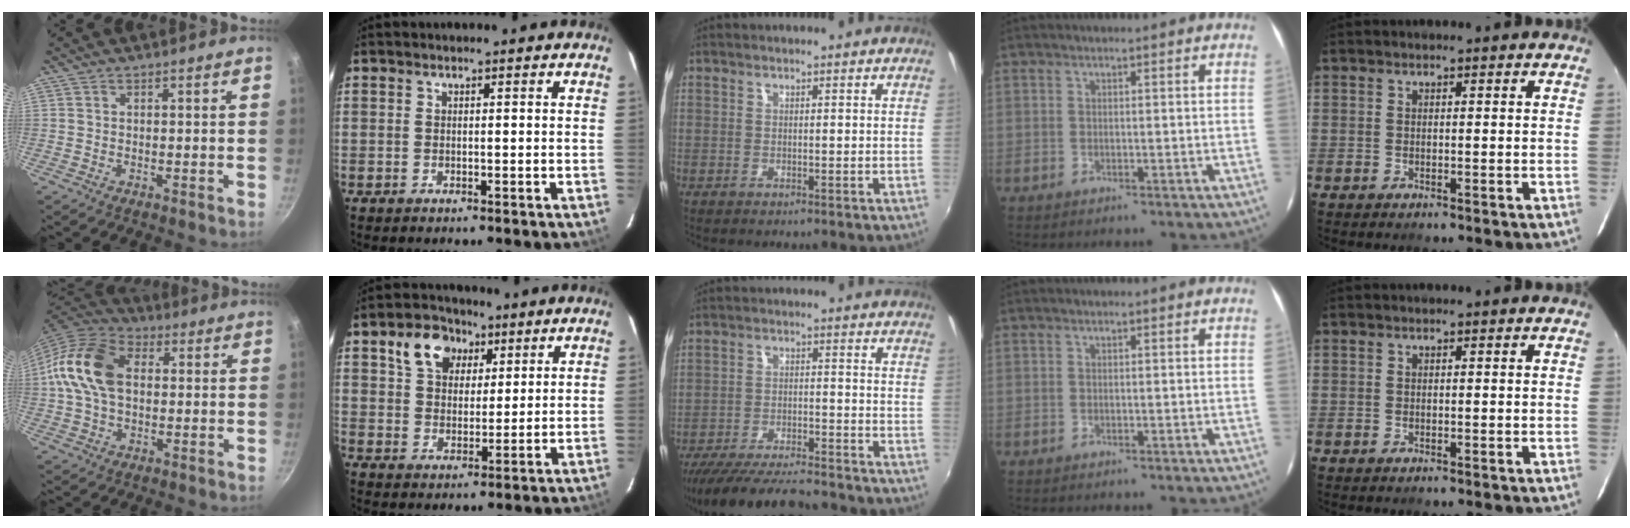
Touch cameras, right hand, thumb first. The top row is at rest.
{"thumb": {"total": 15.0, "force": [1.4, 10.1, 10.9], "torque": [-0.193, 0.027, 0.008]}, "index": {"total": 9.6, "force": [4.9, 6.7, 4.8], "torque": [-0.099, 0.030, 0.087]}, "middle": {"total": 17.8, "force": [-15.8, 3.1, 7.6], "torque": [-0.156, -0.022, -0.244]}}